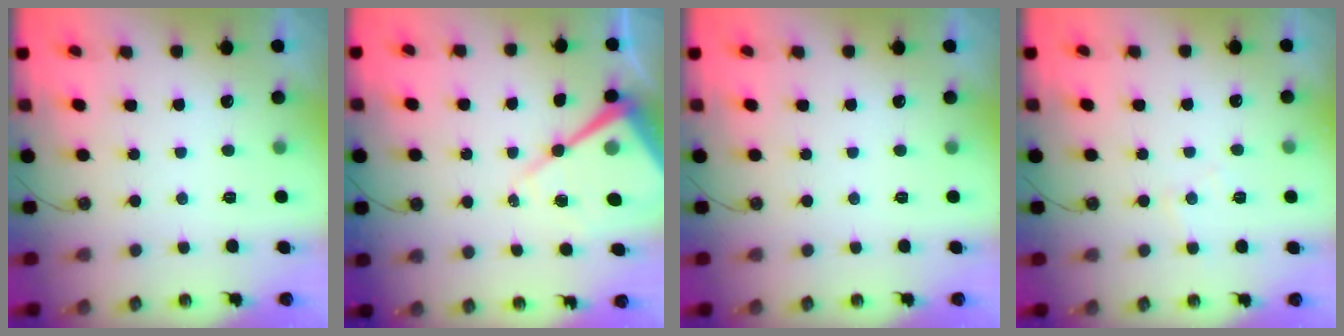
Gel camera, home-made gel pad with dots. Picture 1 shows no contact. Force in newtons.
{"total": 14.2, "press": 14.1, "slide": 1.3}
{"total": 0.0}
{"total": 5.6, "press": 5.5, "slide": 0.8}